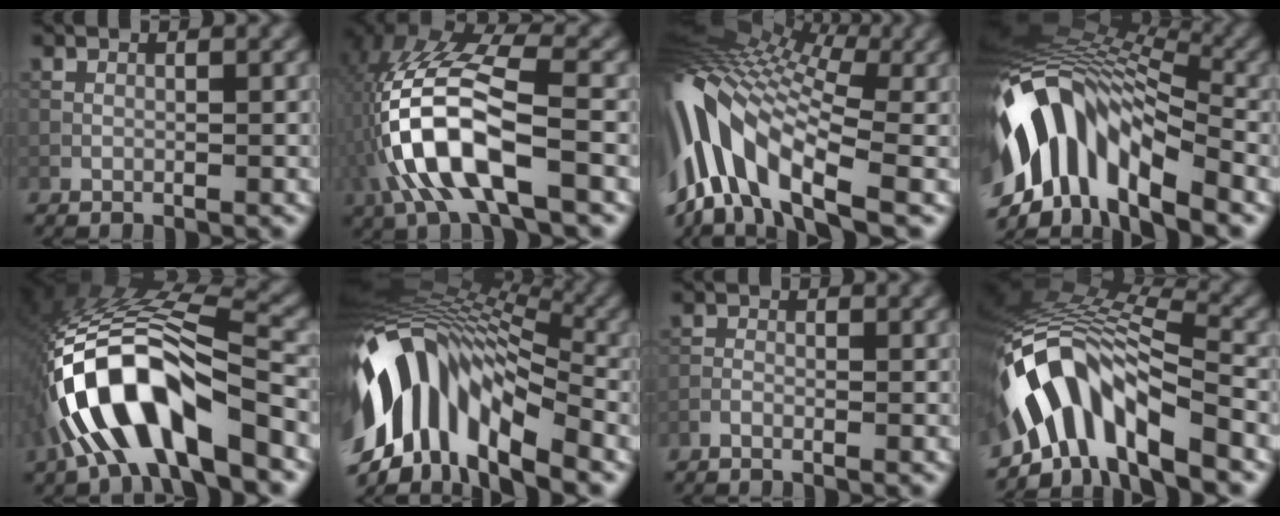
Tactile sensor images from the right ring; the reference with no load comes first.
{"total": 11.4, "force": [-3.4, 4.7, 9.8], "torque": [-0.222, 0.006, -0.063]}
{"total": 15.0, "force": [-1.1, 7.2, 13.1], "torque": [-0.287, 0.017, -0.016]}
{"total": 13.7, "force": [-4.3, 6.4, 11.3], "torque": [-0.206, 0.021, -0.077]}
{"total": 13.0, "force": [-4.8, 4.5, 11.3], "torque": [-0.214, 0.018, -0.084]}
{"total": 14.7, "force": [-3.4, 7.6, 12.1], "torque": [-0.222, 0.017, -0.059]}
{"total": 0.7, "force": [-0.6, 0.2, 0.3], "torque": [-0.008, -0.001, -0.014]}
{"total": 11.4, "force": [-5.7, 4.0, 9.0], "torque": [-0.158, 0.017, -0.098]}